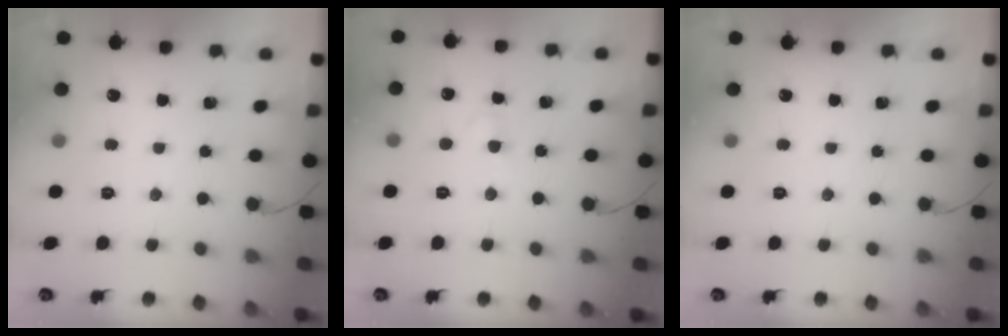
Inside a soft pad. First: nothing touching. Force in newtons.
{"total": 2.1, "press": 1.8, "slide": 1.0}
{"total": 0.0}